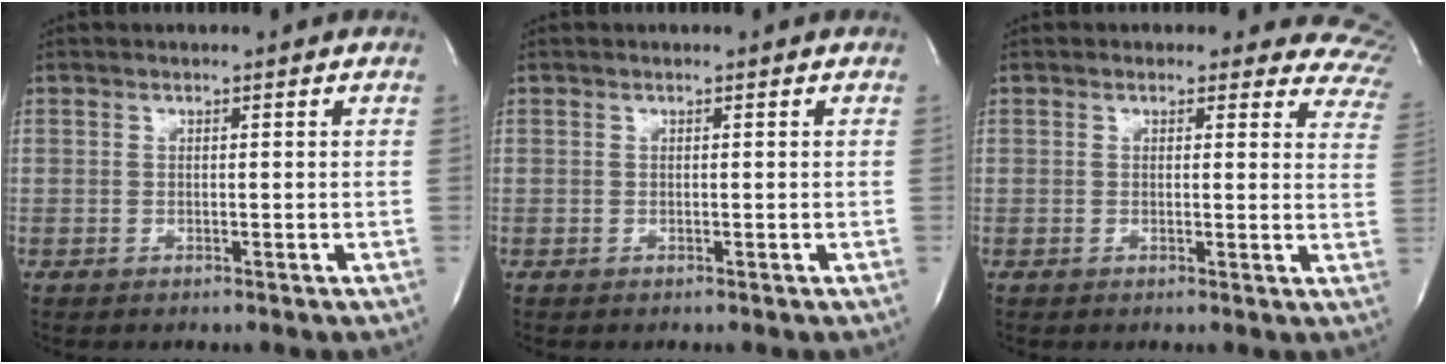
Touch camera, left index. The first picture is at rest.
{"total": 0.0}
{"total": 10.4, "force": [9.2, 4.8, 1.1], "torque": [0.040, -0.037, 0.049]}